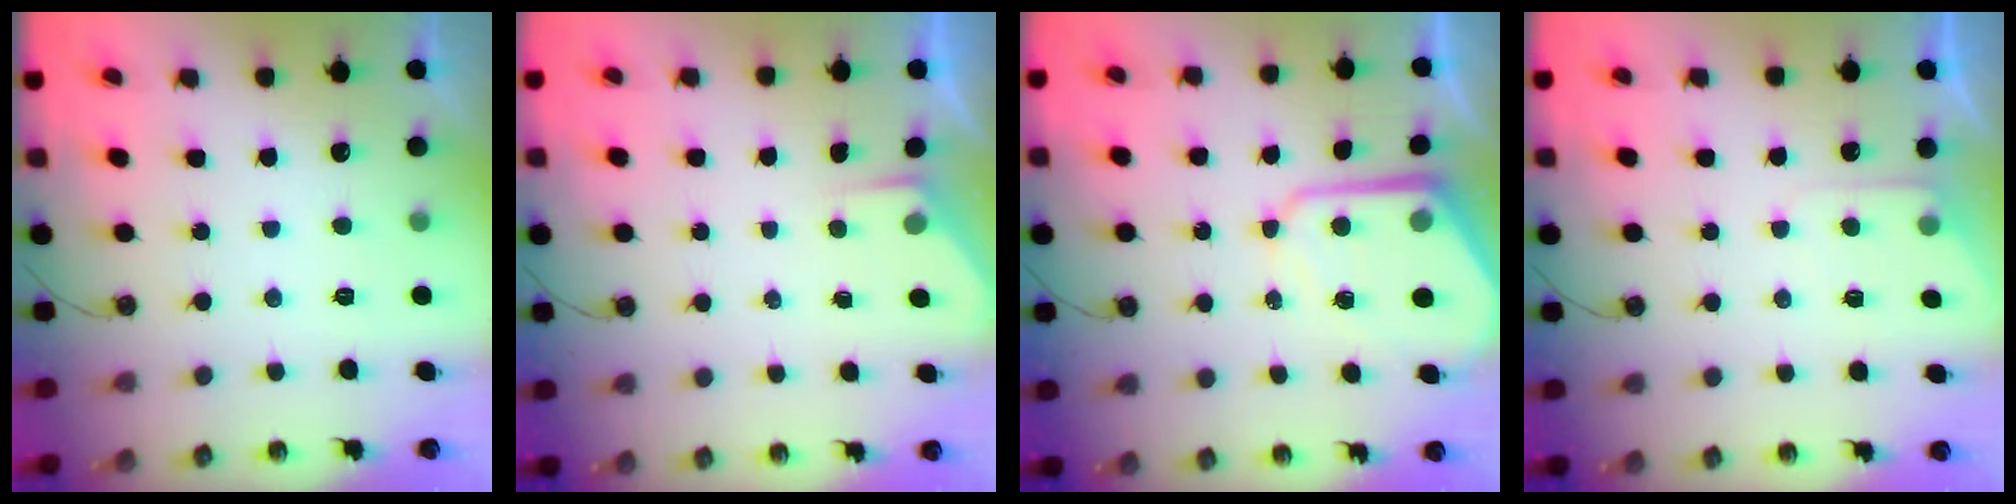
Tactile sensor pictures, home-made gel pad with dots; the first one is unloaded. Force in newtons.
{"total": 2.4, "press": 2.3, "slide": 0.4}
{"total": 9.6, "press": 9.6, "slide": 0.9}
{"total": 4.2, "press": 4.2, "slide": 0.7}